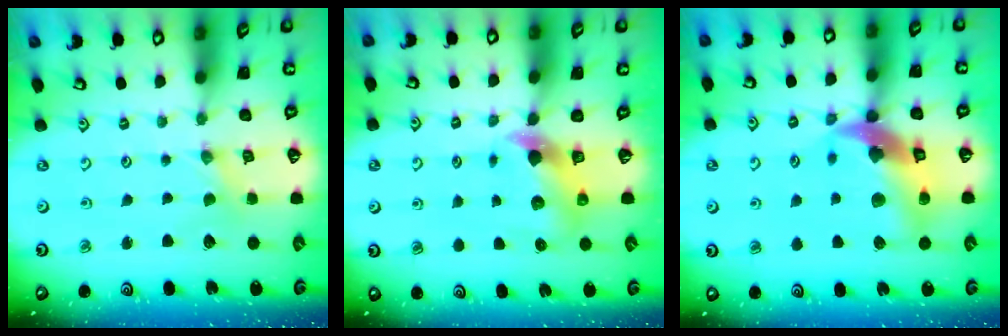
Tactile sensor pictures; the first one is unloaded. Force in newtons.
{"total": 5.9, "press": 5.8, "slide": 0.7}
{"total": 15.5, "press": 15.3, "slide": 2.1}